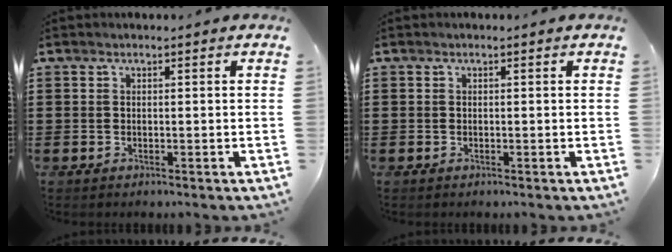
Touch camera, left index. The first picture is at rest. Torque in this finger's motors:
{"motor_torque": [0.00, 0.00, 0.00, 0.00]}